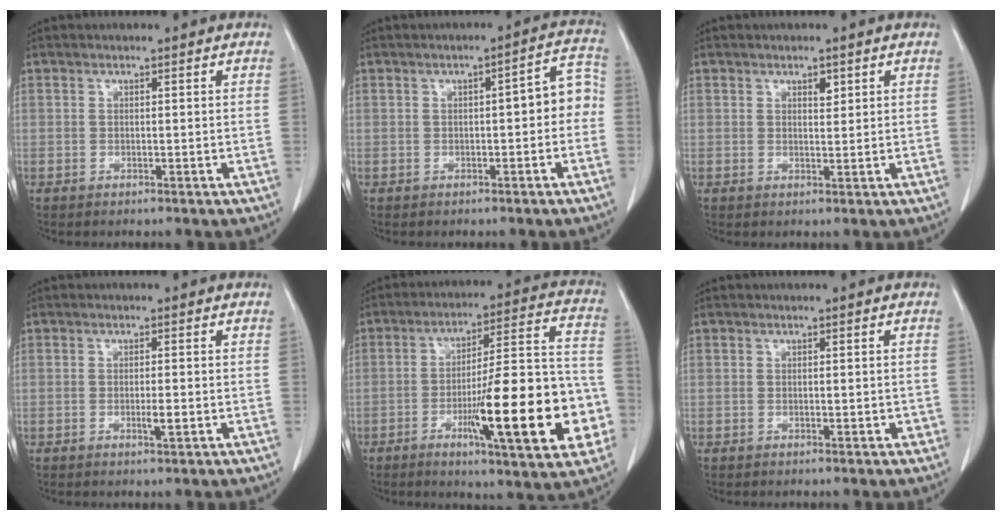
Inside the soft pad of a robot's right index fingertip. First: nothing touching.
{"total": 5.4, "force": [-0.5, 1.7, 5.1], "torque": [-0.057, 0.032, -0.008]}
{"total": 1.5, "force": [0.9, 0.7, 1.0], "torque": [-0.014, -0.004, 0.013]}
{"total": 1.9, "force": [-0.5, 0.2, 1.8], "torque": [-0.033, -0.004, -0.007]}
{"total": 21.2, "force": [-6.4, 3.3, 20.0], "torque": [-0.254, 0.013, -0.087]}
{"total": 1.1, "force": [-0.2, 0.5, 1.0], "torque": [-0.013, 0.001, -0.001]}